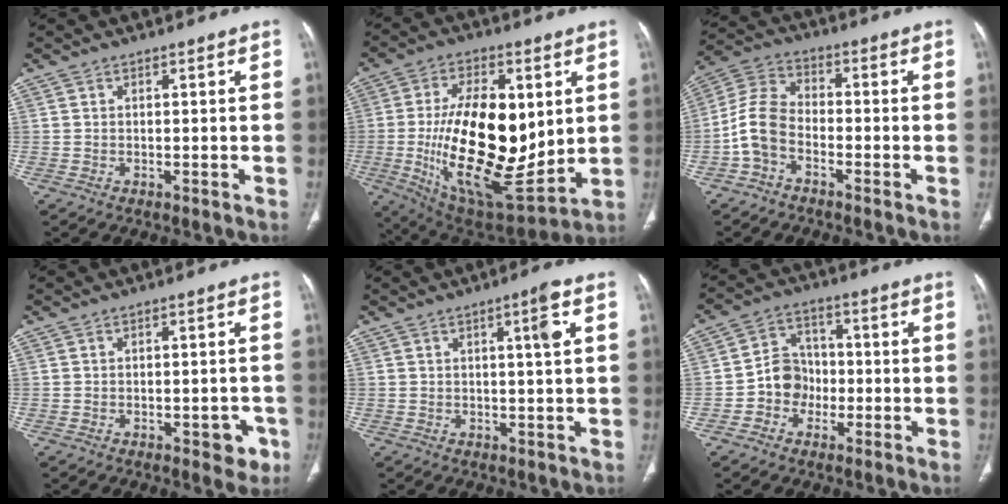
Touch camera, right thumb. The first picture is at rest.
{"total": 26.5, "force": [0.9, 12.7, 23.2], "torque": [-0.387, -0.036, 0.031]}
{"total": 8.1, "force": [-3.2, 5.2, 5.4], "torque": [-0.111, 0.032, -0.077]}
{"total": 4.4, "force": [-2.0, 2.3, 3.2], "torque": [-0.017, 0.010, -0.021]}
{"total": 4.0, "force": [1.0, 0.4, 3.8], "torque": [-0.062, 0.002, 0.015]}
{"total": 7.5, "force": [-2.1, 6.6, 2.9], "torque": [-0.017, 0.031, -0.047]}